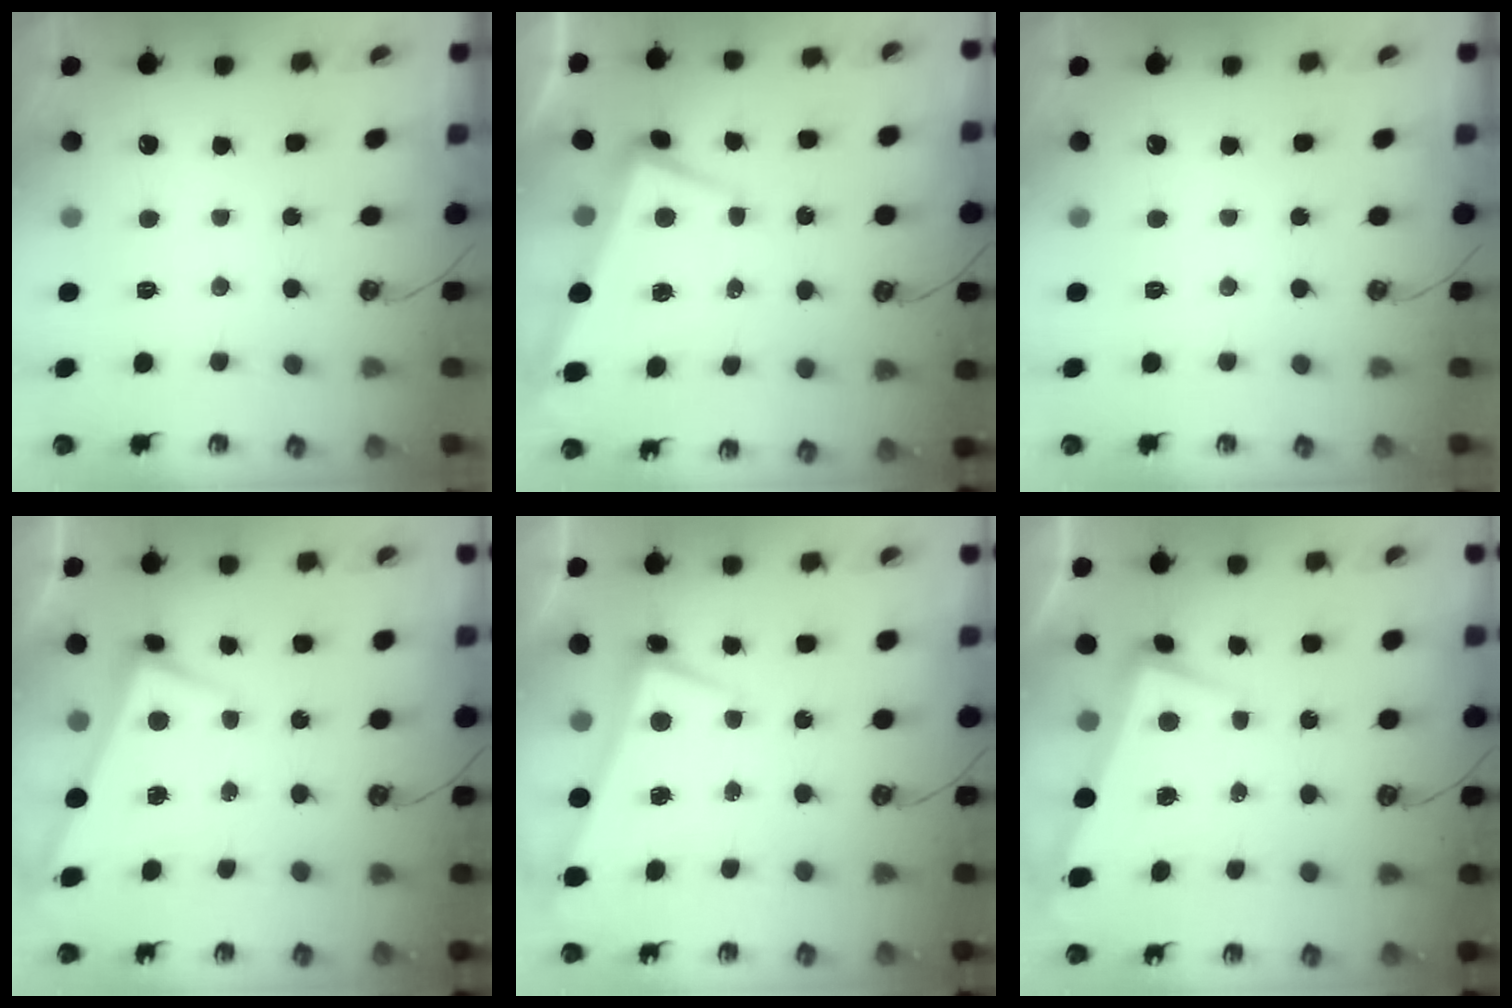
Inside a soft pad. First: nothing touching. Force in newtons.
{"total": 1.6, "press": 1.3, "slide": 0.9}
{"total": 0.0}
{"total": 2.8, "press": 2.8, "slide": 0.5}
{"total": 1.3, "press": 1.0, "slide": 0.8}
{"total": 2.4, "press": 1.3, "slide": 2.0}